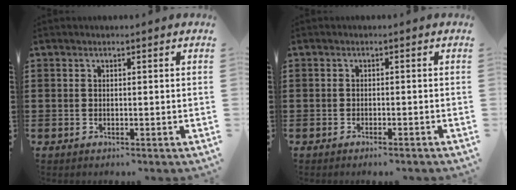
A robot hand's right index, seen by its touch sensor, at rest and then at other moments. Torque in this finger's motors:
{"motor_torque": [0.10, -0.10, 0.07, 0.03]}